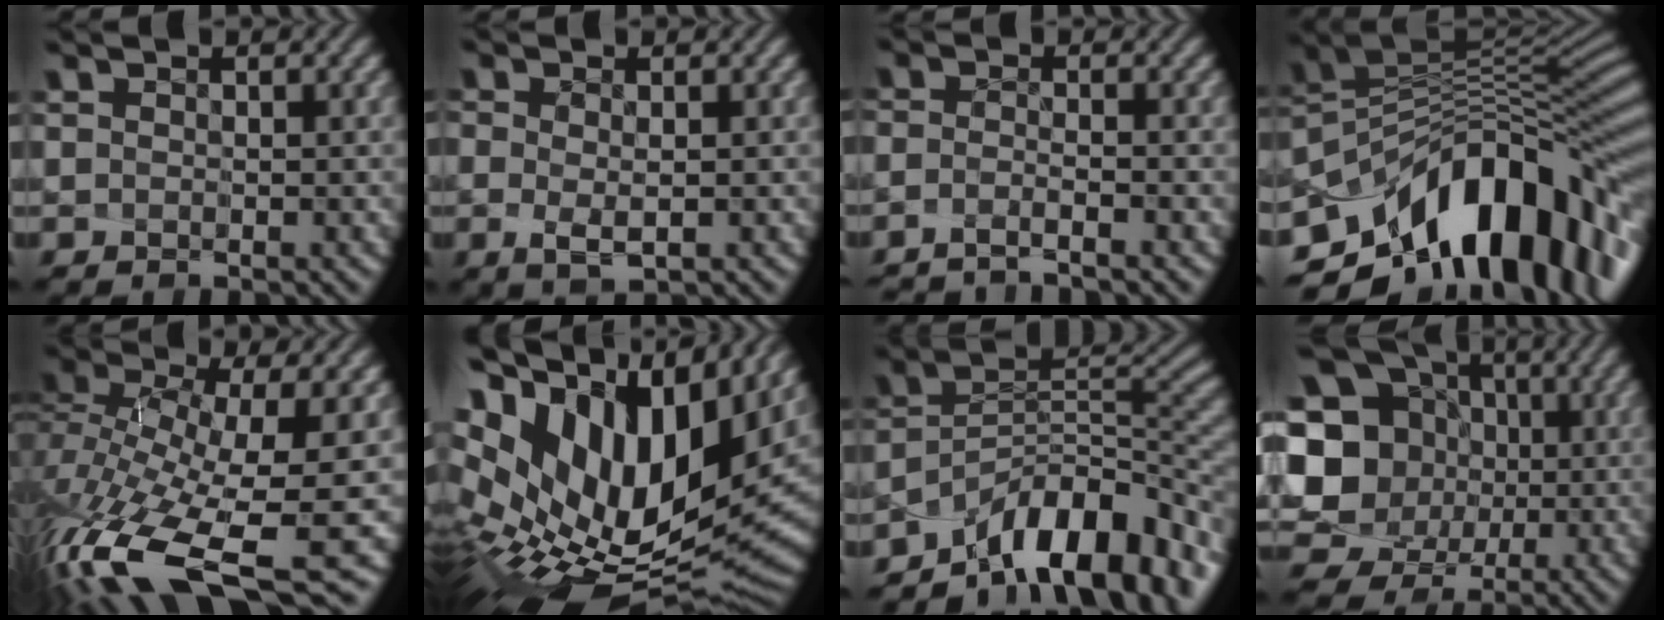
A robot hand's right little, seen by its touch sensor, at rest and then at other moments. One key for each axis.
{"total": 1.7, "fx": -1.2, "fy": 0.1, "fz": 1.2, "tx": -0.021, "ty": -0.021, "tz": -0.005}
{"total": 3.1, "fx": -2.7, "fy": -1.6, "fz": -0.4, "tx": 0.002, "ty": -0.029, "tz": -0.040}
{"total": 12.1, "fx": -7.3, "fy": 5.7, "fz": 7.8, "tx": -0.127, "ty": -0.005, "tz": -0.107}
{"total": 11.9, "fx": -6.1, "fy": 3.5, "fz": 9.6, "tx": -0.208, "ty": -0.036, "tz": -0.088}
{"total": 17.2, "fx": 4.9, "fy": 8.8, "fz": 14.0, "tx": -0.263, "ty": 0.004, "tz": 0.124}
{"total": 10.5, "fx": -8.2, "fy": 3.4, "fz": 5.5, "tx": -0.060, "ty": -0.009, "tz": -0.140}
{"total": 15.8, "fx": 0.2, "fy": 15.0, "fz": 4.8, "tx": -0.169, "ty": 0.008, "tz": -0.021}